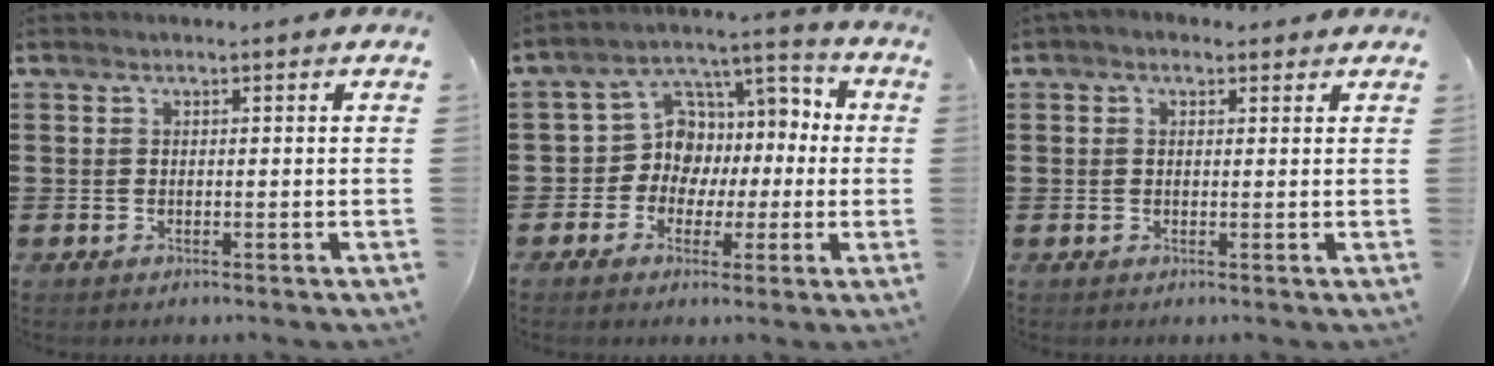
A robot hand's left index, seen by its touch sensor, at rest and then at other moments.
{"total": 8.0, "force": [-1.6, 7.7, 1.3], "torque": [-0.062, -0.002, -0.031]}
{"total": 1.3, "force": [0.5, 1.0, 0.7], "torque": [-0.015, 0.008, 0.009]}